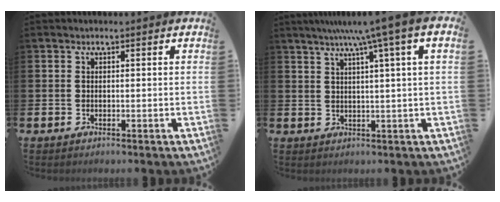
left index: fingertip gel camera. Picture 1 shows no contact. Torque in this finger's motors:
{"motor_torque": [1.55, -0.59, 0.45, 0.10]}